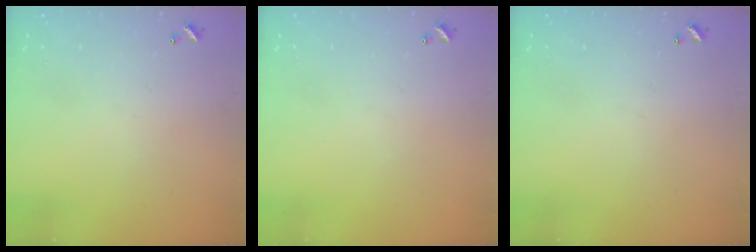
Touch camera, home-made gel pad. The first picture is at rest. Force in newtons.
{"total": 0.0}
{"total": 0.0}